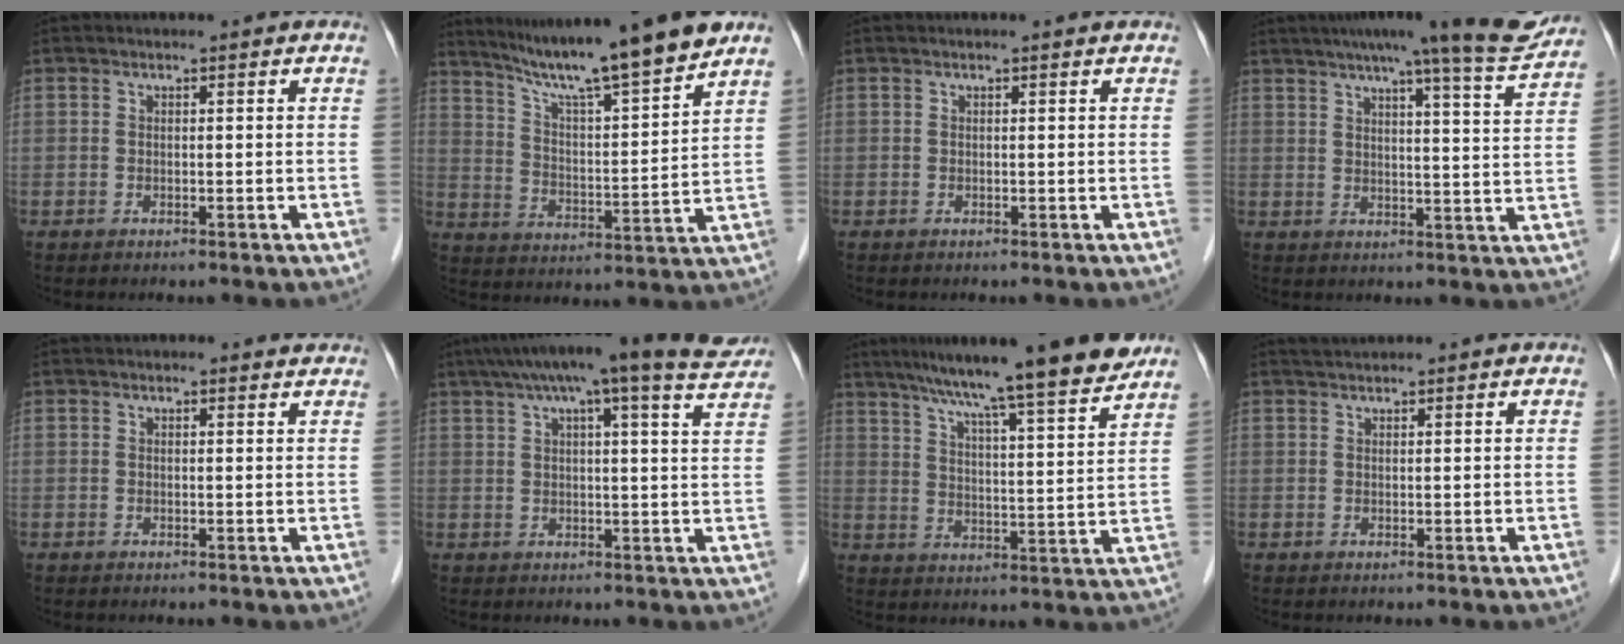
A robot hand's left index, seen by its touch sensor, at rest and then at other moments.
{"total": 15.9, "force": [13.4, -0.8, 8.5], "torque": [-0.140, 0.003, 0.217]}
{"total": 0.0}
{"total": 16.8, "force": [14.7, 0.4, 8.2], "torque": [-0.113, -0.014, 0.178]}
{"total": 2.2, "force": [2.0, 1.0, 0.2], "torque": [0.003, 0.014, 0.015]}
{"total": 17.8, "force": [14.6, 1.0, 10.1], "torque": [-0.161, 0.031, 0.184]}
{"total": 17.4, "force": [14.5, 0.1, 9.7], "torque": [-0.144, 0.008, 0.210]}
{"total": 1.5, "force": [1.5, 0.1, 0.3], "torque": [-0.010, 0.013, 0.031]}